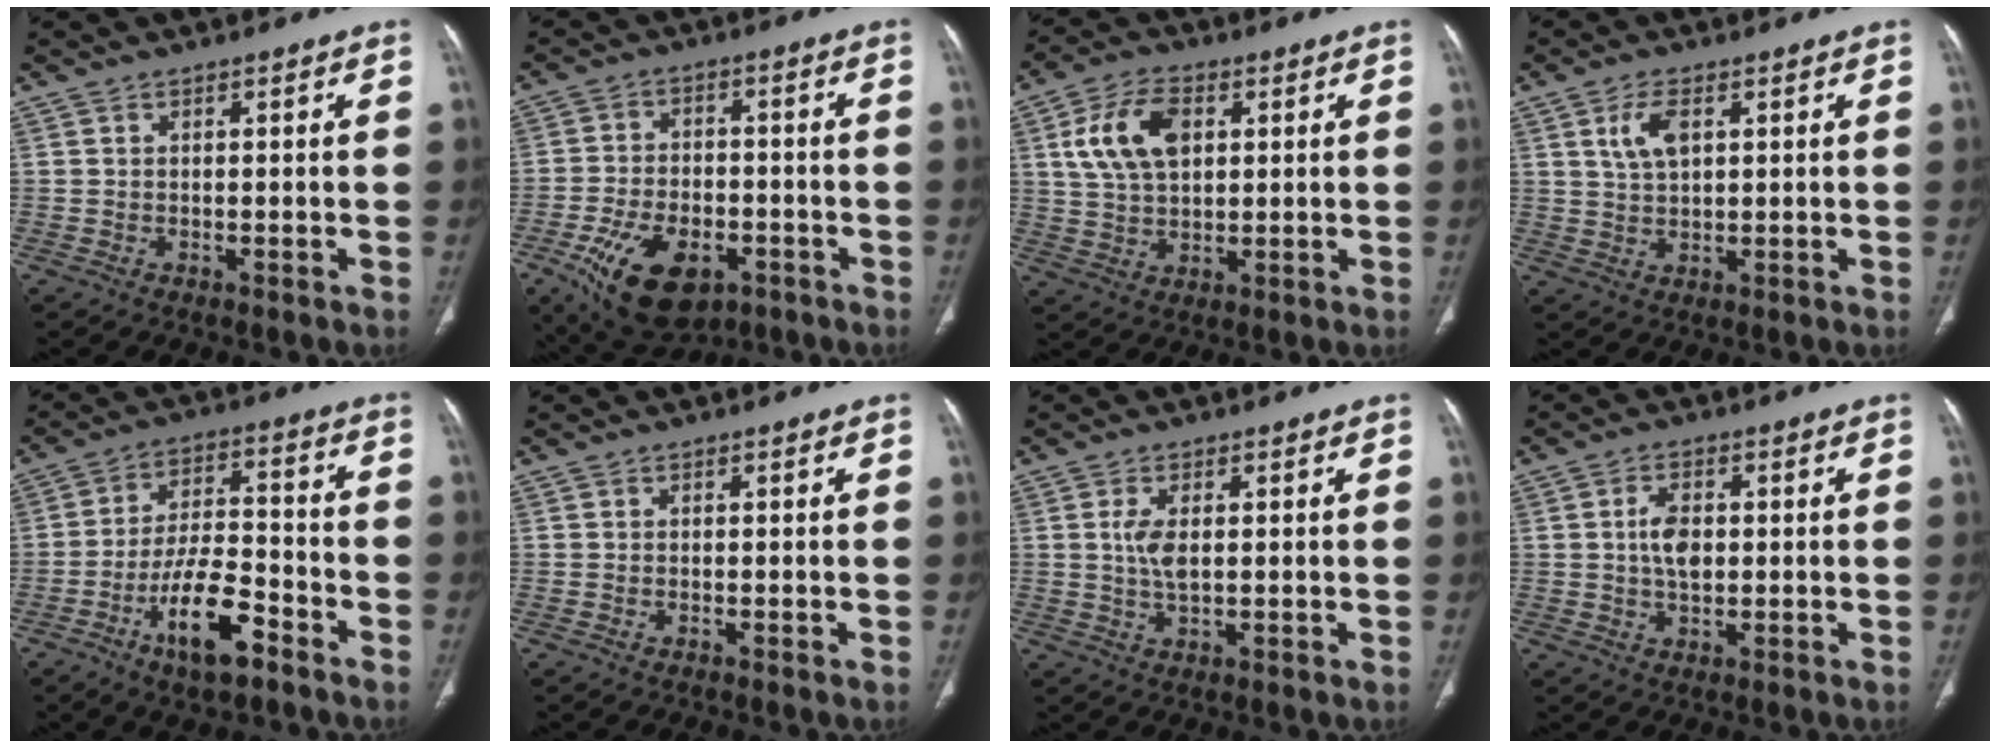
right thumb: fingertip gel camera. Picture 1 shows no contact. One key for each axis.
{"total": 15.4, "fx": -7.2, "fy": 8.8, "fz": 10.4, "tx": -0.169, "ty": 0.018, "tz": -0.107}
{"total": 11.0, "fx": 3.1, "fy": 6.8, "fz": 8.1, "tx": -0.145, "ty": 0.002, "tz": 0.060}
{"total": 5.3, "fx": 2.0, "fy": 2.7, "fz": 4.1, "tx": -0.079, "ty": -0.004, "tz": 0.043}
{"total": 12.6, "fx": -7.0, "fy": 4.7, "fz": 9.4, "tx": -0.167, "ty": 0.042, "tz": -0.119}
{"total": 0.0}
{"total": 4.0, "fx": 0.5, "fy": 1.7, "fz": 3.6, "tx": -0.077, "ty": -0.004, "tz": 0.013}
{"total": 5.0, "fx": 0.3, "fy": 3.0, "fz": 4.0, "tx": -0.073, "ty": 0.004, "tz": 0.005}